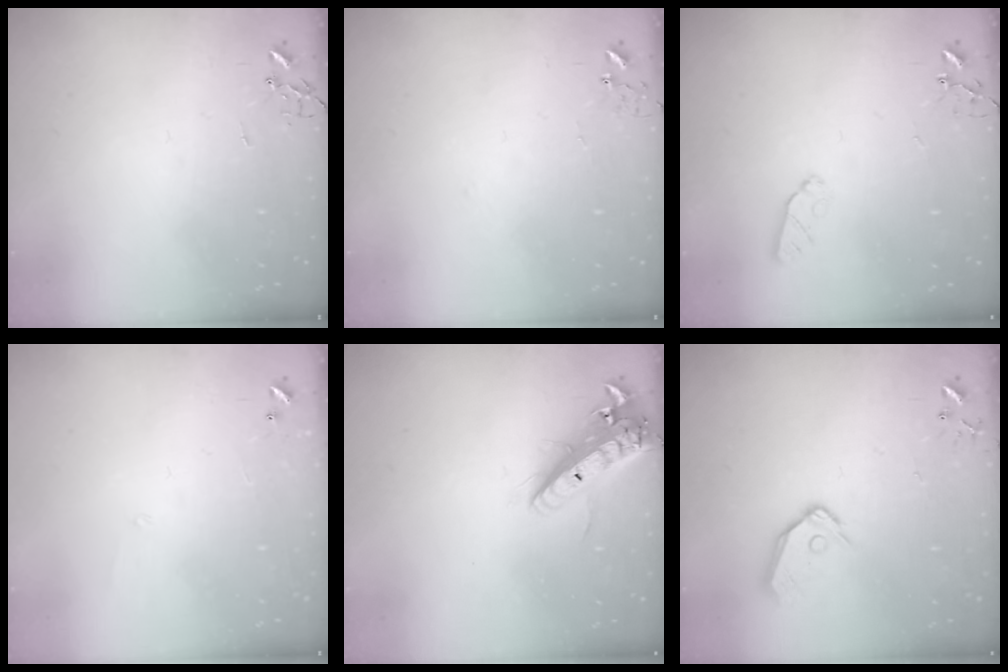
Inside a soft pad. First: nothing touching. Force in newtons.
{"total": 6.8, "press": 6.8, "slide": 0.6}
{"total": 5.5, "press": 5.4, "slide": 1.1}
{"total": 5.6, "press": 5.6, "slide": 0.4}
{"total": 17.1, "press": 16.8, "slide": 3.3}
{"total": 10.3, "press": 10.2, "slide": 1.4}